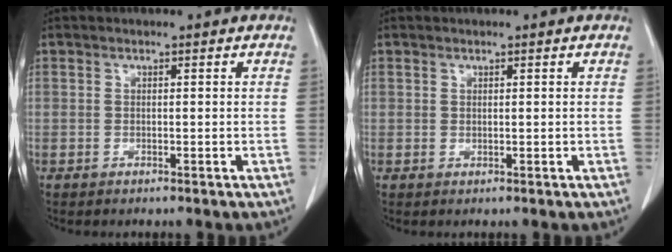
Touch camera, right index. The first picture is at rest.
{"total": 0.0}